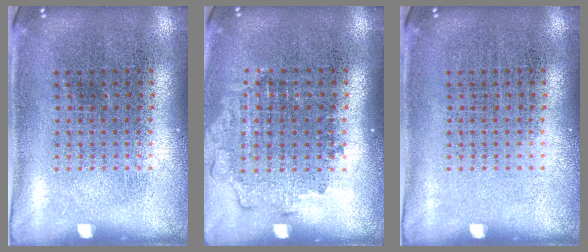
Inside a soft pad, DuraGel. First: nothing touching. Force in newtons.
{"total": 1.1, "press": 1.0, "slide": 0.5}
{"total": 0.0}